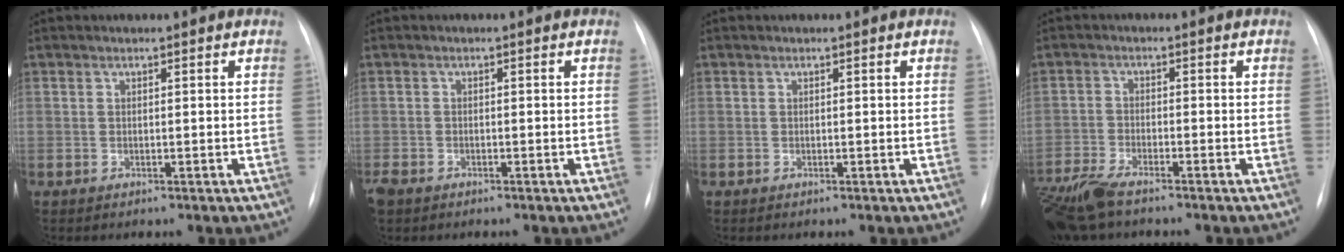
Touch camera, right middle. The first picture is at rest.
{"total": 2.9, "force": [-2.1, 1.7, 1.1], "torque": [-0.025, -0.003, -0.034]}
{"total": 0.0}
{"total": 8.2, "force": [-6.7, 1.8, 4.4], "torque": [-0.093, -0.020, -0.126]}